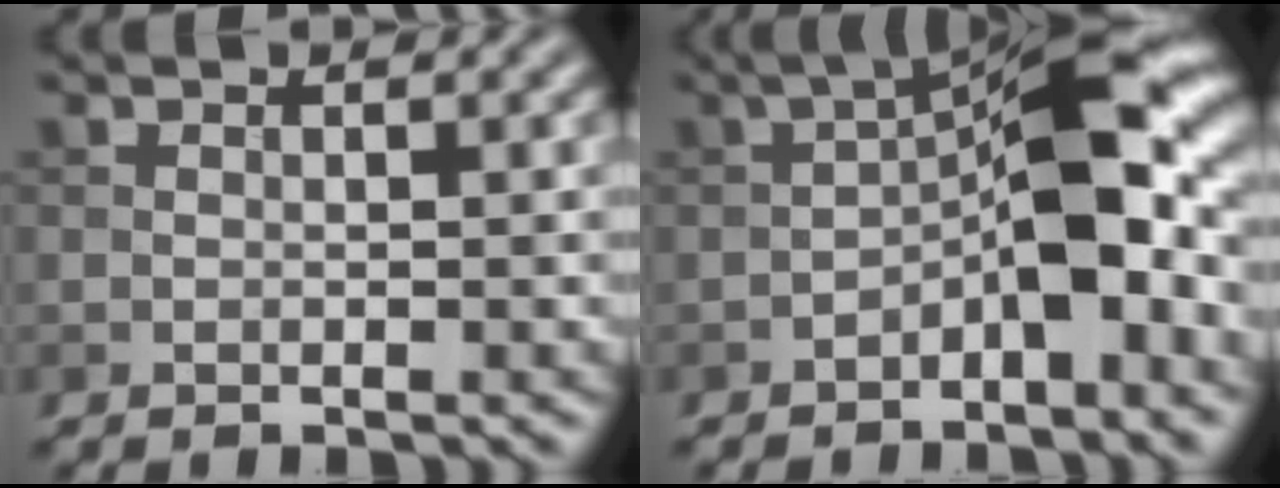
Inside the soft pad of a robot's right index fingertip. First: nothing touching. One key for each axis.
{"total": 9.9, "fx": -1.8, "fy": 3.4, "fz": 9.1, "tx": -0.131, "ty": 0.028, "tz": -0.040}